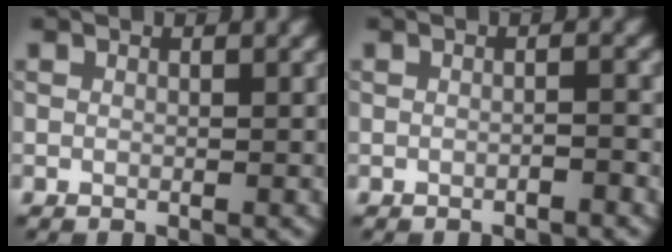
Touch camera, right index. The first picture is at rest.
{"total": 0.8, "force": [-0.5, 0.0, 0.6], "torque": [-0.009, 0.005, -0.011]}